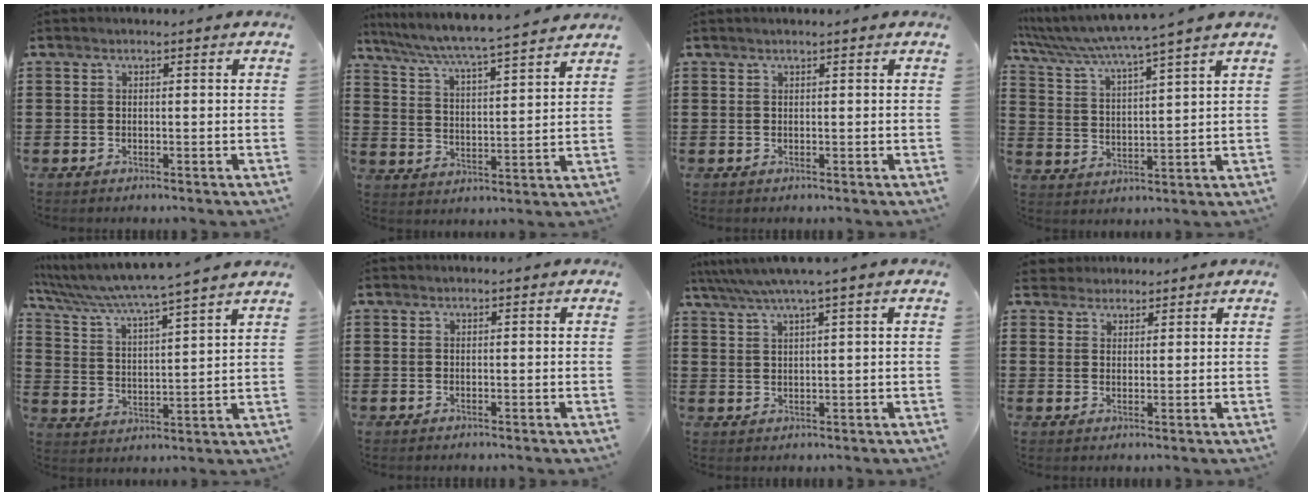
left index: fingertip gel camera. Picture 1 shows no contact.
{"total": 4.8, "force": [4.5, -0.6, 1.8], "torque": [-0.057, -0.036, 0.067]}
{"total": 0.6, "force": [0.4, -0.1, 0.5], "torque": [-0.007, -0.001, 0.008]}
{"total": 4.9, "force": [4.2, -1.3, 2.1], "torque": [-0.061, -0.039, 0.065]}
{"total": 5.3, "force": [4.8, -1.1, 1.9], "torque": [-0.061, -0.041, 0.073]}
{"total": 0.0}
{"total": 3.9, "force": [2.4, -0.4, 3.0], "torque": [-0.064, -0.005, 0.039]}
{"total": 2.5, "force": [2.2, 1.2, -0.4], "torque": [-0.002, 0.006, 0.042]}